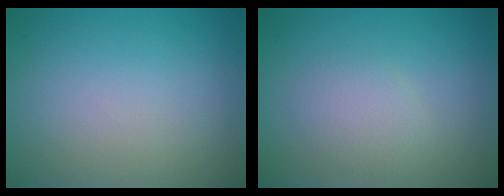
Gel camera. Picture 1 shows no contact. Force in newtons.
{"total": 1.7, "press": 1.7, "slide": 0.0}